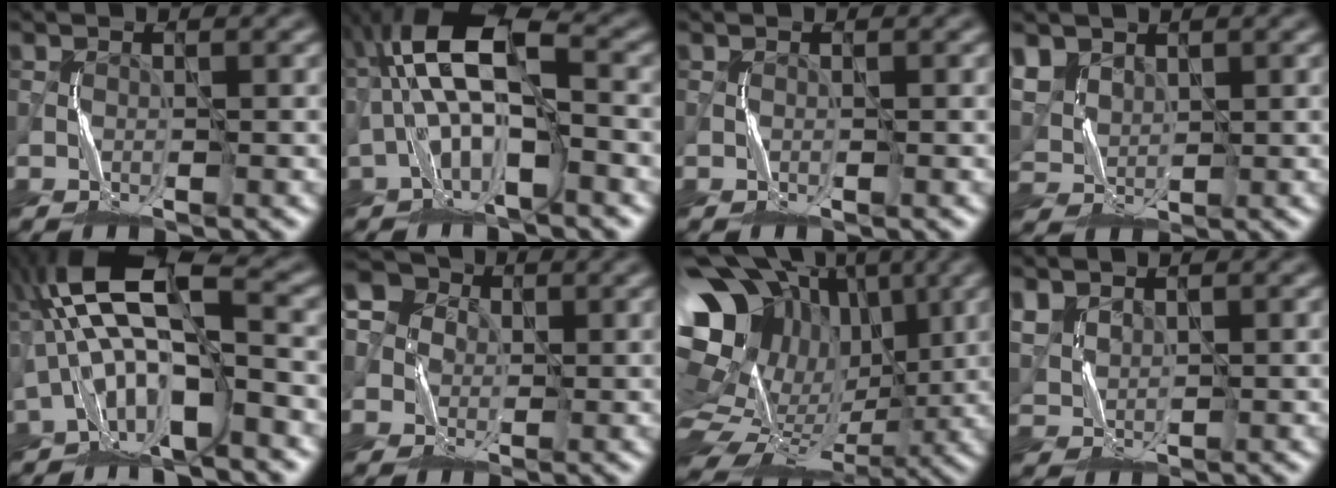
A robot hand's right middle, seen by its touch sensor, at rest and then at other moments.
{"total": 8.1, "force": [-0.8, 3.1, 7.5], "torque": [-0.137, 0.030, -0.020]}
{"total": 0.0}
{"total": 3.2, "force": [2.4, 2.1, 0.6], "torque": [-0.023, 0.002, 0.056]}
{"total": 11.5, "force": [-1.4, 4.3, 10.6], "torque": [-0.195, 0.029, -0.025]}
{"total": 4.8, "force": [0.2, 4.4, 1.7], "torque": [-0.035, 0.020, -0.014]}
{"total": 17.4, "force": [4.9, 13.2, 10.2], "torque": [-0.197, 0.013, 0.118]}
{"total": 2.1, "force": [1.9, 1.0, 0.0], "torque": [-0.005, 0.000, 0.048]}